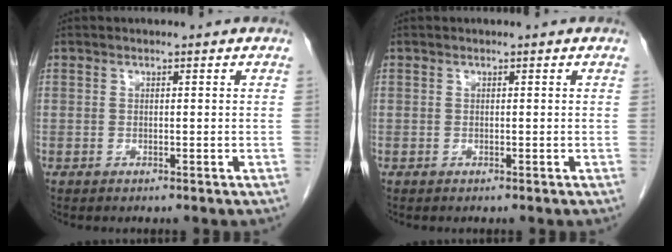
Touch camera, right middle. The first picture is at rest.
{"total": 0.0}